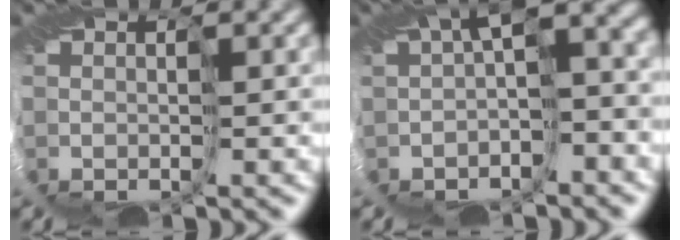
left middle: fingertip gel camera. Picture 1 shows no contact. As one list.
[{"total": 7.5, "force": [0.8, 3.2, 6.7], "torque": [-0.094, 0.007, 0.005]}]